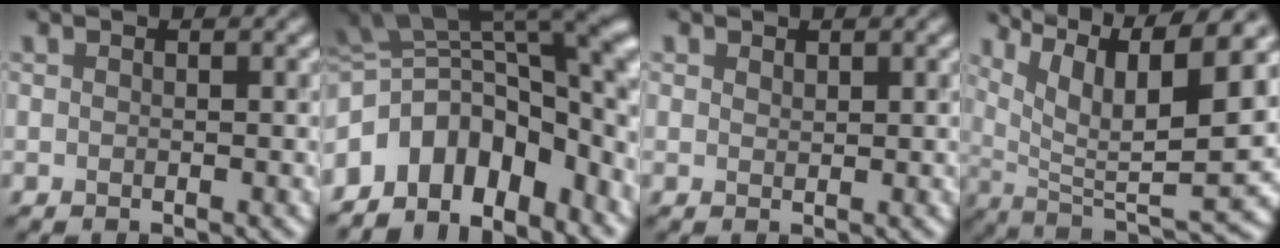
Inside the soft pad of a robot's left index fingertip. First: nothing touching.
{"total": 11.1, "force": [-6.5, 5.6, 7.0], "torque": [-0.121, -0.005, -0.074]}
{"total": 1.9, "force": [-0.3, -1.3, -1.4], "torque": [0.007, -0.015, 0.029]}
{"total": 11.4, "force": [5.7, 2.8, 9.5], "torque": [-0.185, 0.005, 0.139]}